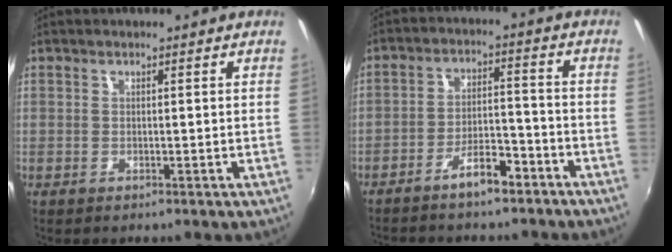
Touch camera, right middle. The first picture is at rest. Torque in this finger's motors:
{"motor_torque": [1.07, -1.07, 0.16, 0.07]}